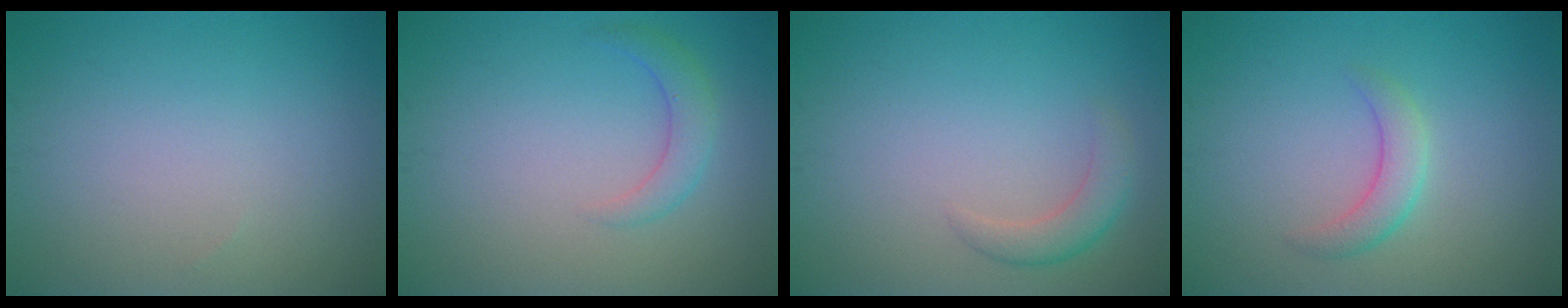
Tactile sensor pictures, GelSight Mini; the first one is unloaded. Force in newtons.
{"total": 2.0, "press": 2.0, "slide": 0.1}
{"total": 2.1, "press": 2.1, "slide": 0.2}
{"total": 2.3, "press": 2.3, "slide": 0.0}